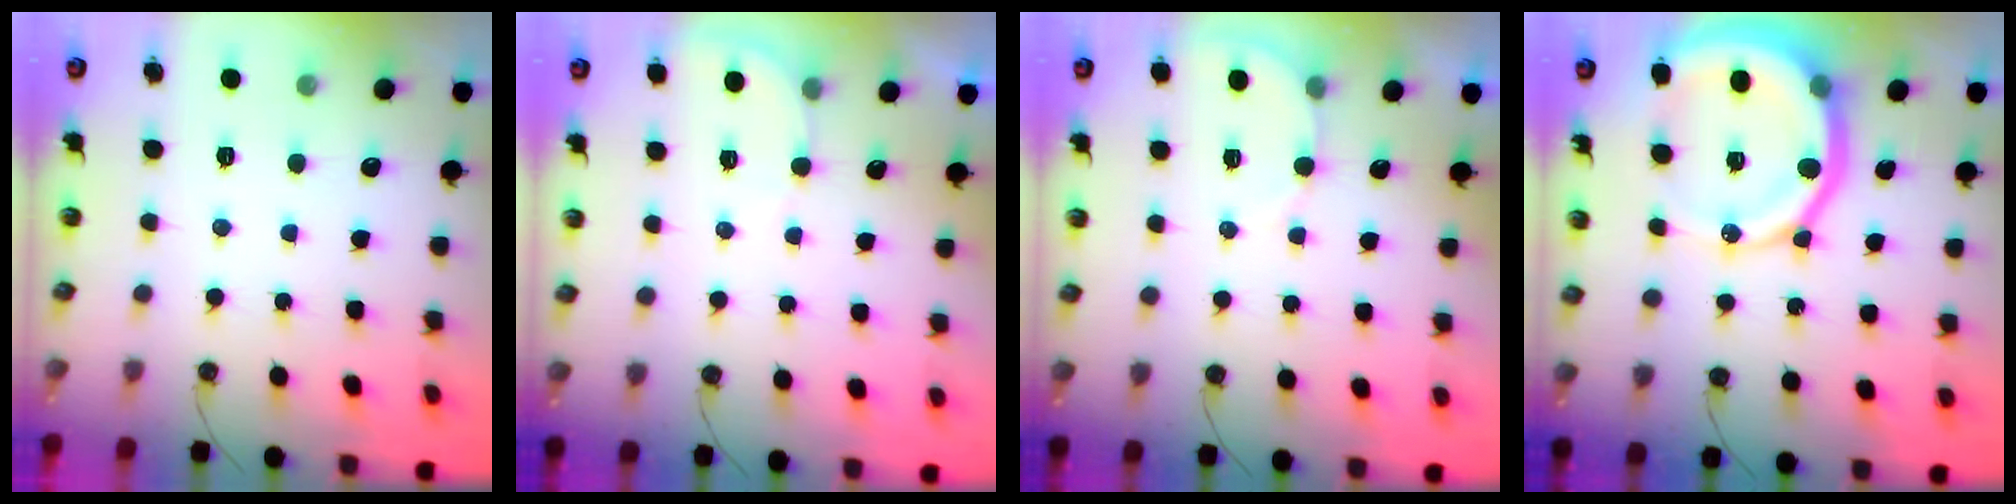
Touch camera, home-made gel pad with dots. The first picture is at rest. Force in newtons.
{"total": 2.8, "press": 2.8, "slide": 0.3}
{"total": 4.4, "press": 4.4, "slide": 0.3}
{"total": 17.8, "press": 17.7, "slide": 2.1}